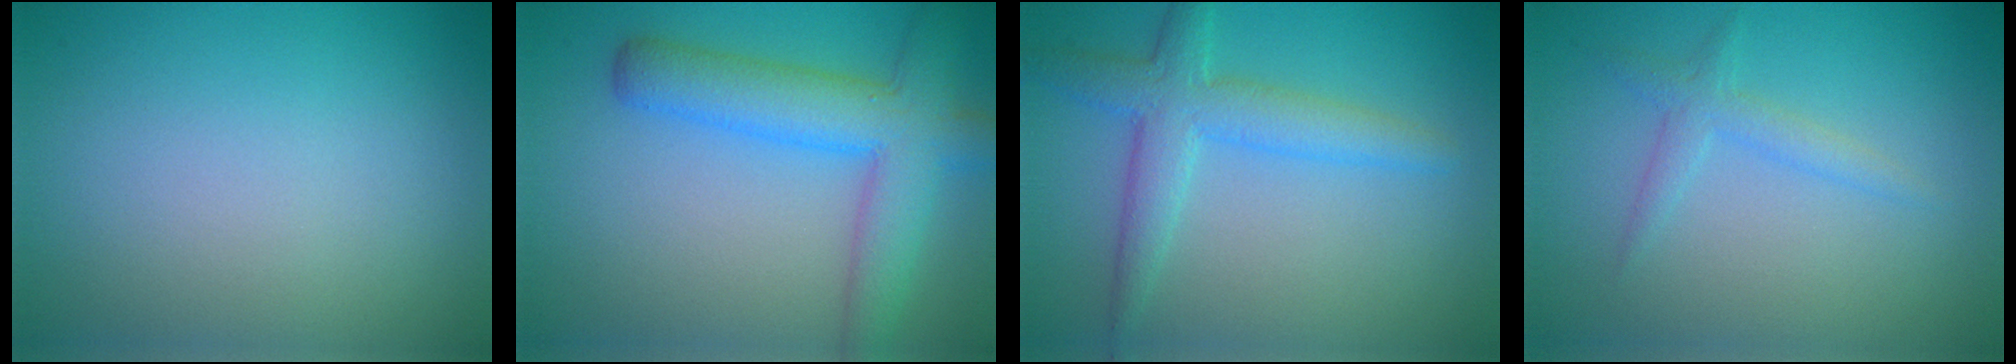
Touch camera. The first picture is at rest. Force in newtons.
{"total": 5.3, "press": 5.3, "slide": 0.3}
{"total": 4.0, "press": 4.0, "slide": 0.1}
{"total": 1.6, "press": 1.6, "slide": 0.1}